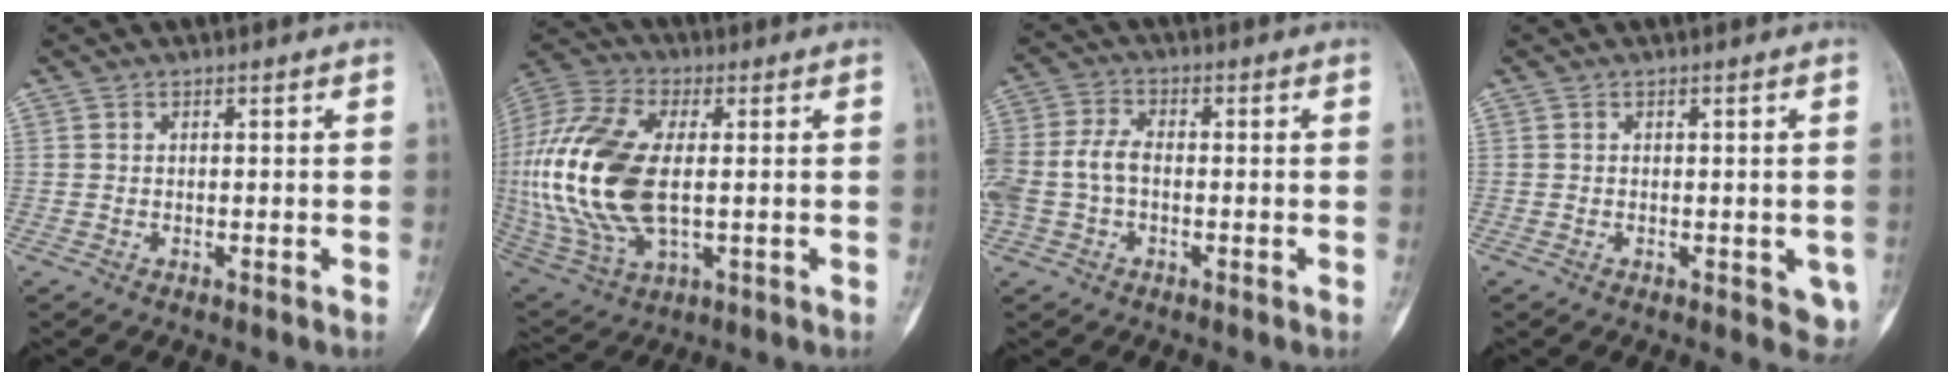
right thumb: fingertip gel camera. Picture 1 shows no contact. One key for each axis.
{"total": 22.9, "fx": 0.4, "fy": 12.1, "fz": 19.5, "tx": -0.438, "ty": -0.007, "tz": 0.013}
{"total": 9.2, "fx": -1.2, "fy": 6.0, "fz": 6.8, "tx": -0.164, "ty": 0.024, "tz": -0.026}
{"total": 3.6, "fx": -1.0, "fy": 1.9, "fz": 2.9, "tx": -0.007, "ty": -0.002, "tz": -0.010}